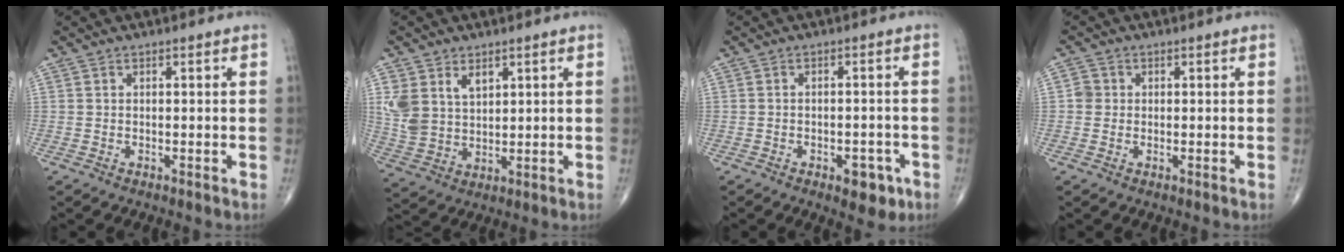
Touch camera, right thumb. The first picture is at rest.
{"total": 8.8, "force": [3.6, 6.0, 5.4], "torque": [-0.094, -0.011, 0.084]}
{"total": 5.4, "force": [-2.7, 2.8, 3.7], "torque": [-0.029, 0.012, -0.029]}
{"total": 2.0, "force": [0.0, 2.0, 0.6], "torque": [0.001, 0.005, -0.003]}